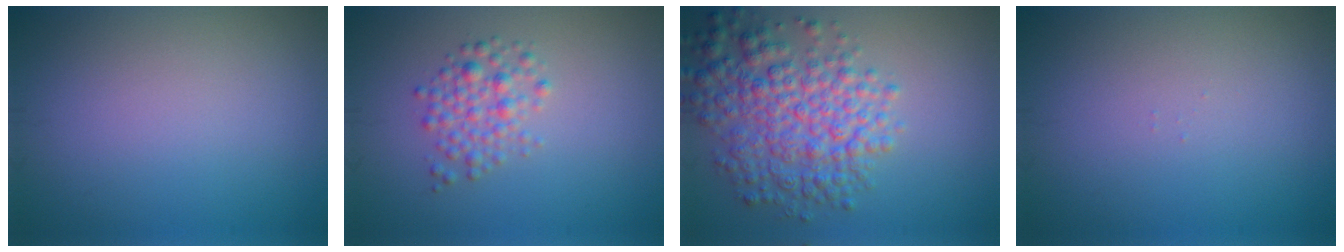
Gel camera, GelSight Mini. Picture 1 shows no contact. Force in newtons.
{"total": 2.6, "press": 2.6, "slide": 0.1}
{"total": 6.8, "press": 6.8, "slide": 0.2}
{"total": 0.0}